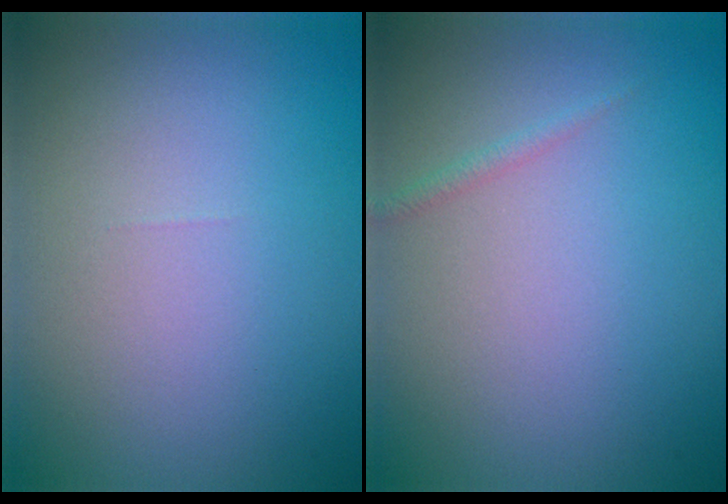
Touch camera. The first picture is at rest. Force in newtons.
{"total": 0.7, "press": 0.7, "slide": 0.0}